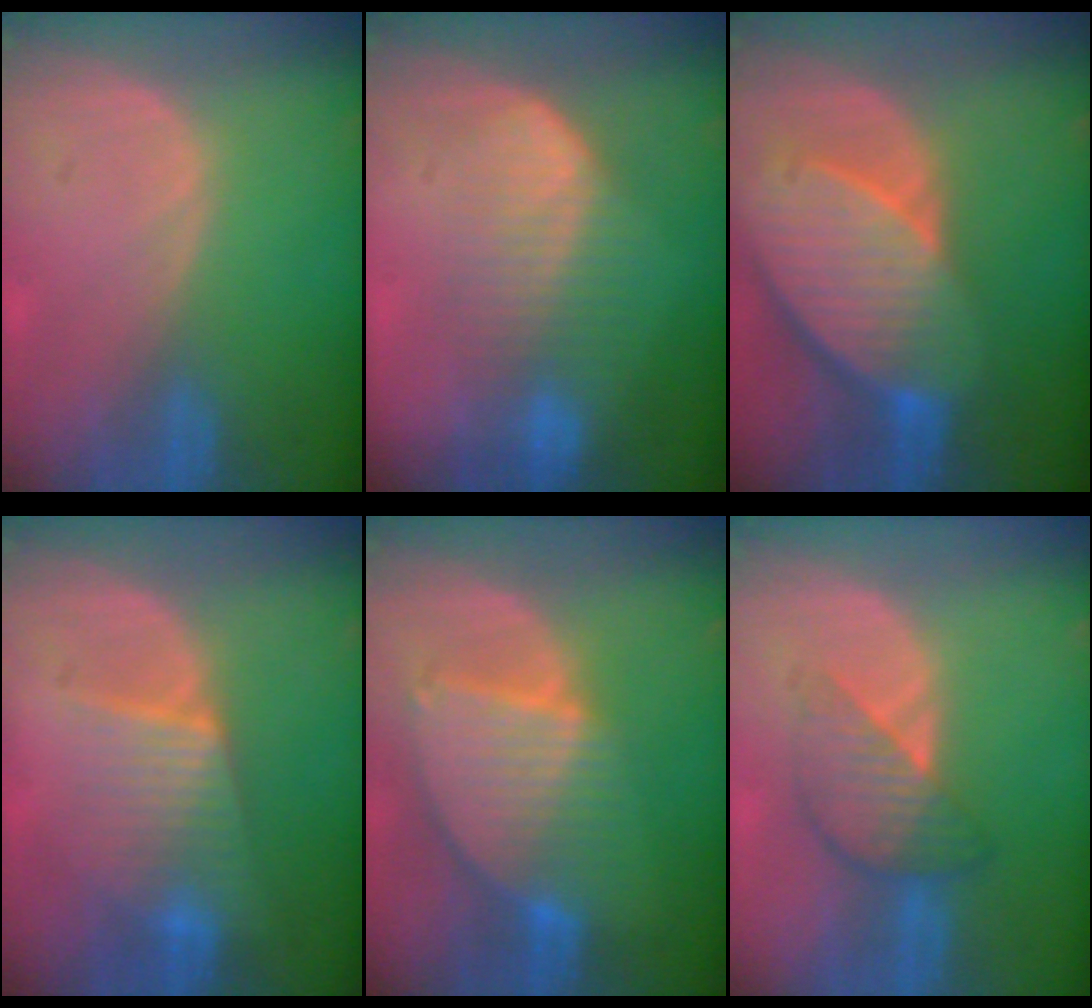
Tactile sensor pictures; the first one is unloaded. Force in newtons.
{"total": 6.7, "press": 6.5, "slide": 1.4}
{"total": 10.7, "press": 9.4, "slide": 5.1}
{"total": 6.4, "press": 6.3, "slide": 1.0}
{"total": 8.5, "press": 7.5, "slide": 4.1}
{"total": 5.5, "press": 5.4, "slide": 0.4}